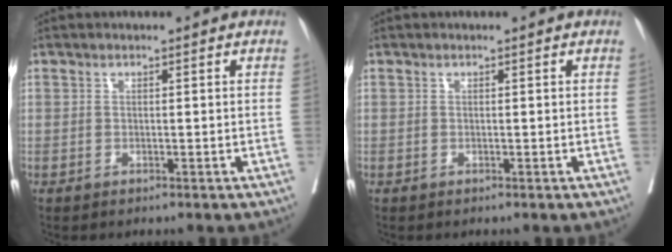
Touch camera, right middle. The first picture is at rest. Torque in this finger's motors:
{"motor_torque": [-0.03, 0.03, -0.01, 0.00]}